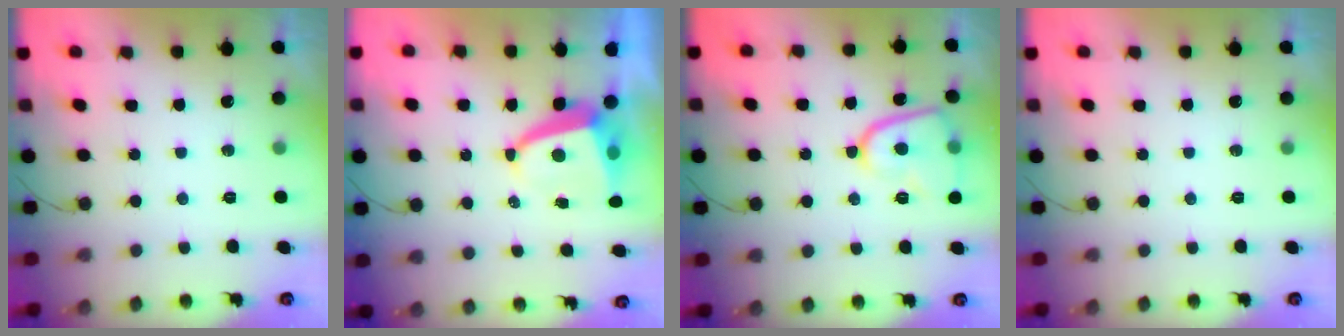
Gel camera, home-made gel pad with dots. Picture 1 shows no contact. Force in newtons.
{"total": 5.3, "press": 5.3, "slide": 0.5}
{"total": 11.3, "press": 11.2, "slide": 1.5}
{"total": 0.0}